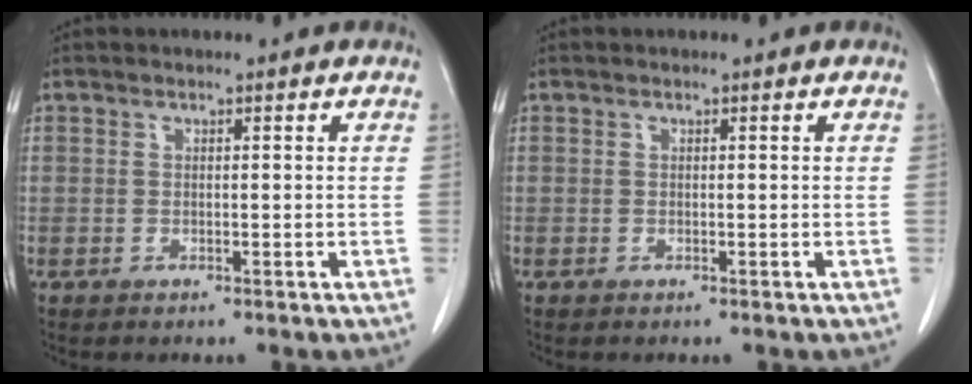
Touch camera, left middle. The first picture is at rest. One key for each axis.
{"total": 0.0}